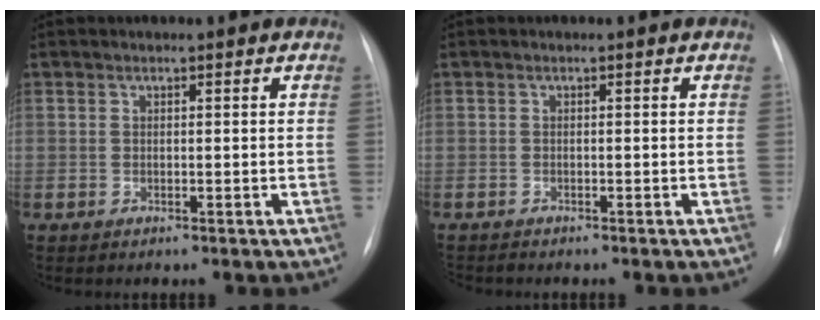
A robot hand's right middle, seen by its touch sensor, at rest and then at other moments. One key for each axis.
{"total": 0.9, "fx": -0.9, "fy": 0.1, "fz": 0.0, "tx": -0.001, "ty": -0.003, "tz": -0.015}